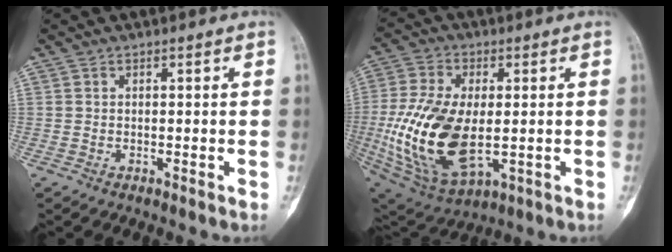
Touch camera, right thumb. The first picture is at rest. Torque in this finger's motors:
{"motor_torque": [2.06, 1.57, 1.19, -1.37, 0.58]}